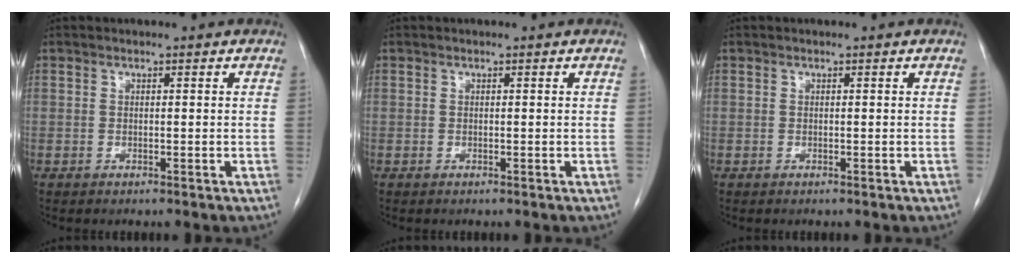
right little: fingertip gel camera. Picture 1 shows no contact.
{"total": 0.0}
{"total": 0.0}